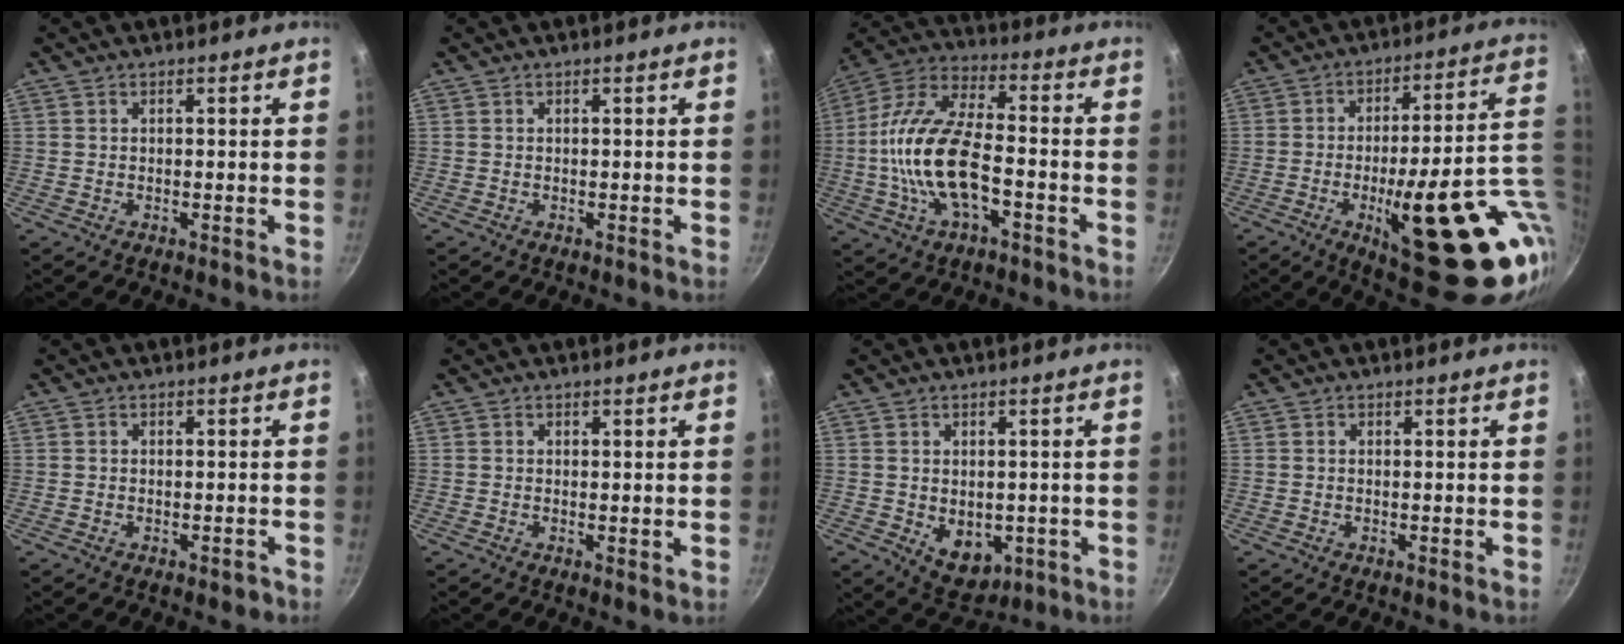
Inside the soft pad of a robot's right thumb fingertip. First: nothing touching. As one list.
[{"total": 0.0}, {"total": 17.6, "force": [-3.9, 8.1, 15.1], "torque": [-0.286, 0.036, -0.089]}, {"total": 27.6, "force": [-5.3, 8.5, 25.7], "torque": [-0.318, -0.003, -0.056]}, {"total": 1.6, "force": [-1.0, 0.9, 0.9], "torque": [-0.009, 0.012, -0.009]}, {"total": 0.7, "force": [0.1, 0.3, 0.6], "torque": [-0.011, -0.003, 0.000]}, {"total": 7.6, "force": [-1.3, 5.5, 5.1], "torque": [-0.048, -0.007, 0.000]}, {"total": 0.0}]